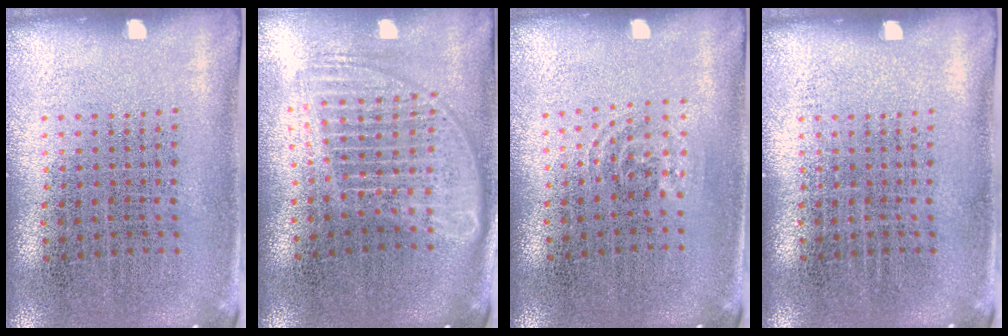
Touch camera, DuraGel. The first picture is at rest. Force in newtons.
{"total": 1.8, "press": 1.5, "slide": 0.9}
{"total": 0.8, "press": 0.6, "slide": 0.6}
{"total": 0.0}